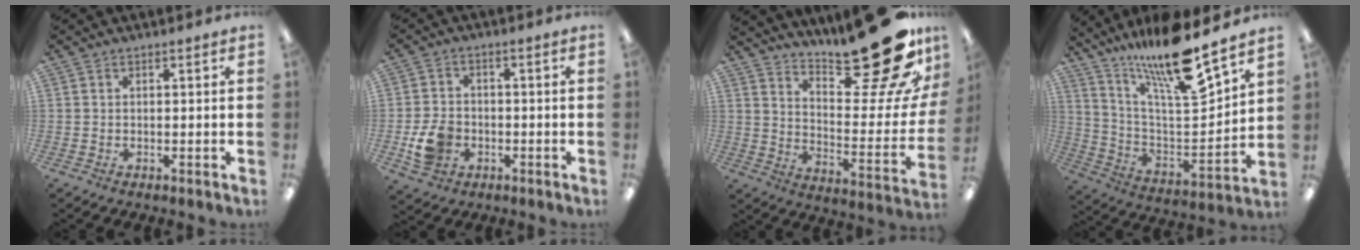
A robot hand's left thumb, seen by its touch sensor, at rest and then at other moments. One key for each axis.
{"total": 7.6, "fx": -2.4, "fy": 6.0, "fz": 4.1, "tx": -0.075, "ty": 0.008, "tz": -0.044}
{"total": 26.8, "fx": 19.1, "fy": 7.7, "fz": 17.2, "tx": -0.199, "ty": -0.145, "tz": 0.304}
{"total": 19.2, "fx": 15.5, "fy": 2.8, "fz": 11.1, "tx": -0.204, "ty": -0.109, "tz": 0.258}